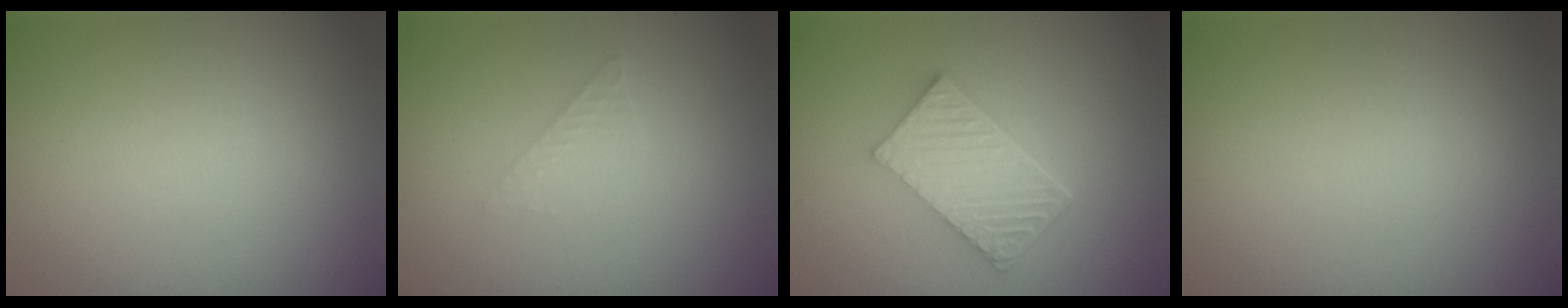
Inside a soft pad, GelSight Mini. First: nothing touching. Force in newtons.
{"total": 1.0, "press": 1.0, "slide": 0.0}
{"total": 5.8, "press": 4.3, "slide": 4.0}
{"total": 0.0}